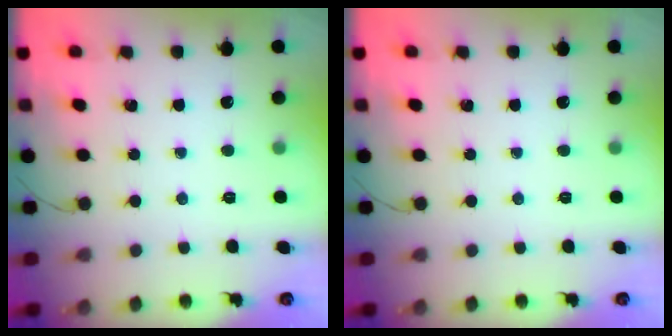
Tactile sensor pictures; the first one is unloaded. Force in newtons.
{"total": 0.0}